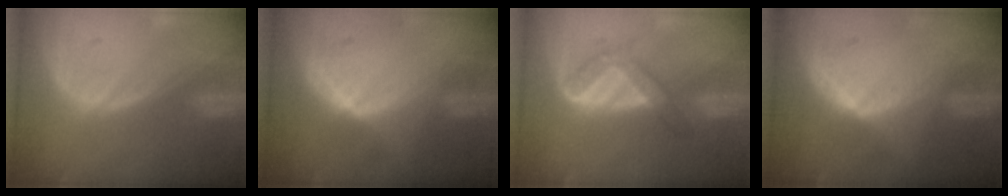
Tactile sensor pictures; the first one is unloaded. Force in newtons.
{"total": 6.2, "press": 6.1, "slide": 1.2}
{"total": 4.8, "press": 4.7, "slide": 0.7}
{"total": 6.1, "press": 6.0, "slide": 1.0}